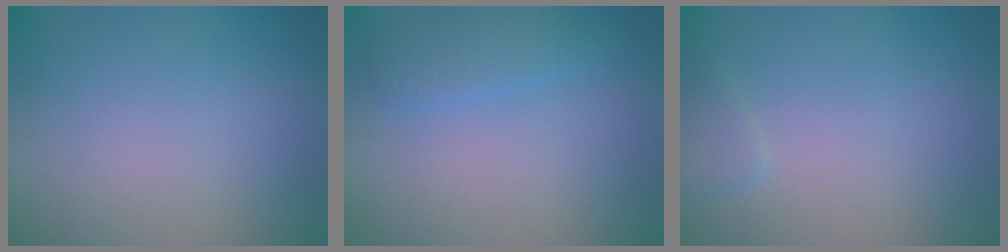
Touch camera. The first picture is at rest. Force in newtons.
{"total": 1.9, "press": 1.9, "slide": 0.2}
{"total": 1.3, "press": 1.3, "slide": 0.1}